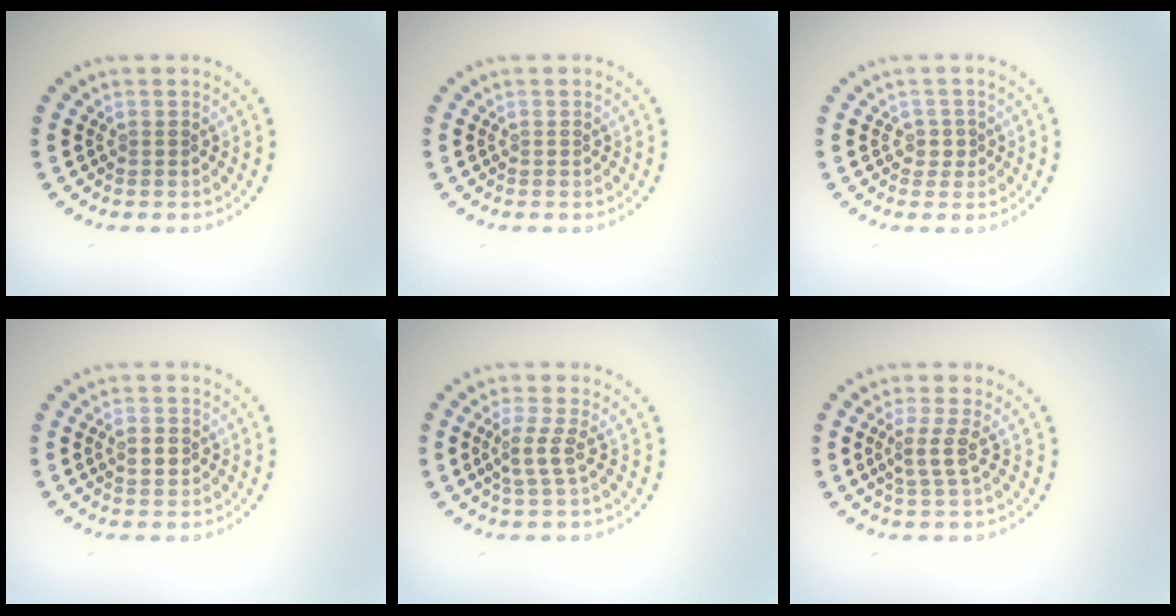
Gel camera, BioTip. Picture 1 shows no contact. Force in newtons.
{"total": 0.0}
{"total": 1.3, "press": 1.0, "slide": 0.8}
{"total": 2.1, "press": 2.1, "slide": 0.1}
{"total": 2.1, "press": 1.7, "slide": 1.3}
{"total": 2.1, "press": 1.6, "slide": 1.4}